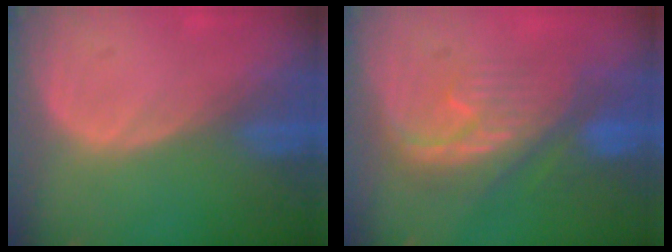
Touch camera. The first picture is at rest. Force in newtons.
{"total": 8.0, "press": 8.0, "slide": 1.0}